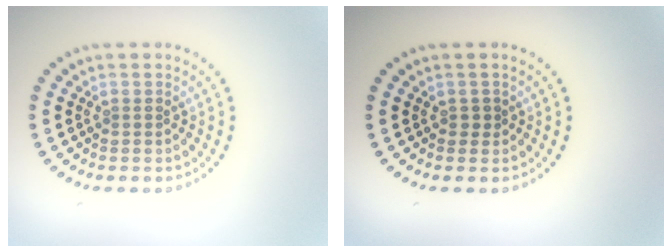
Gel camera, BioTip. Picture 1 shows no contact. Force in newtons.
{"total": 0.6, "press": 0.6, "slide": 0.1}